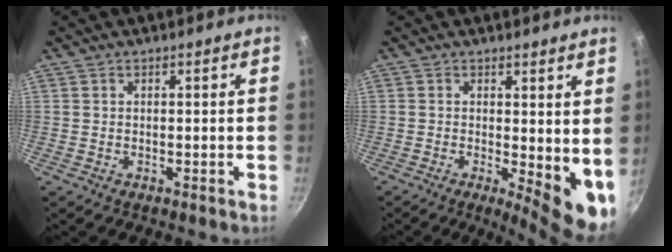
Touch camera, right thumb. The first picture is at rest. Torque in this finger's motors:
{"motor_torque": [-0.08, 0.71, 0.81, -0.08, 0.05]}